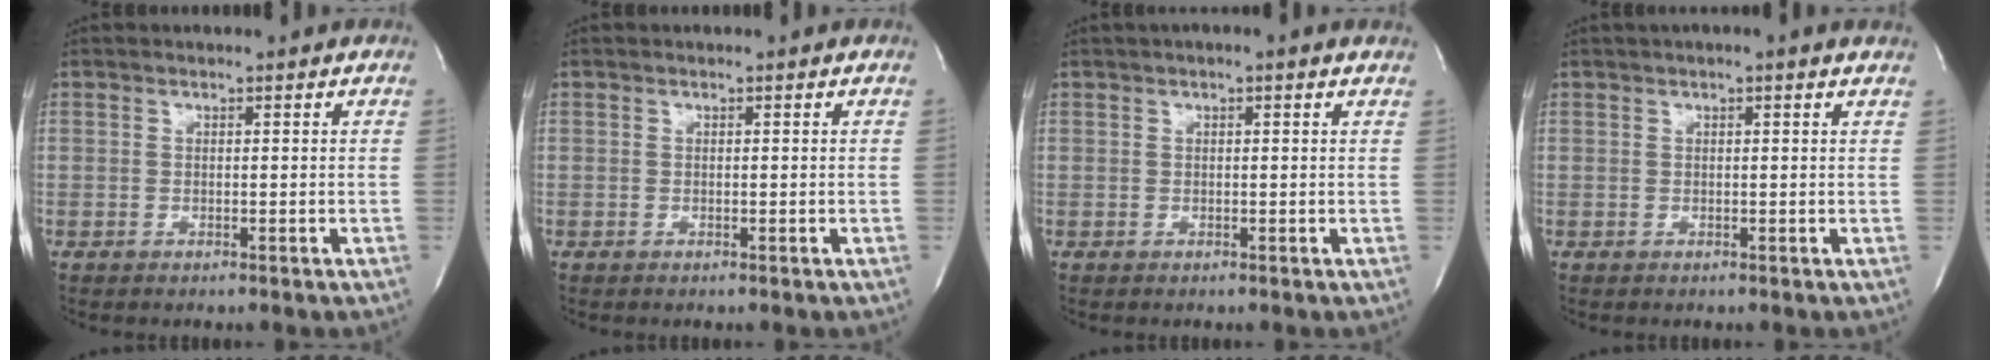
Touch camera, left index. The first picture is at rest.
{"total": 0.0}
{"total": 1.5, "force": [0.6, 0.2, 1.4], "torque": [-0.024, 0.008, 0.002]}
{"total": 2.0, "force": [1.1, 0.2, 1.7], "torque": [-0.026, 0.012, 0.010]}